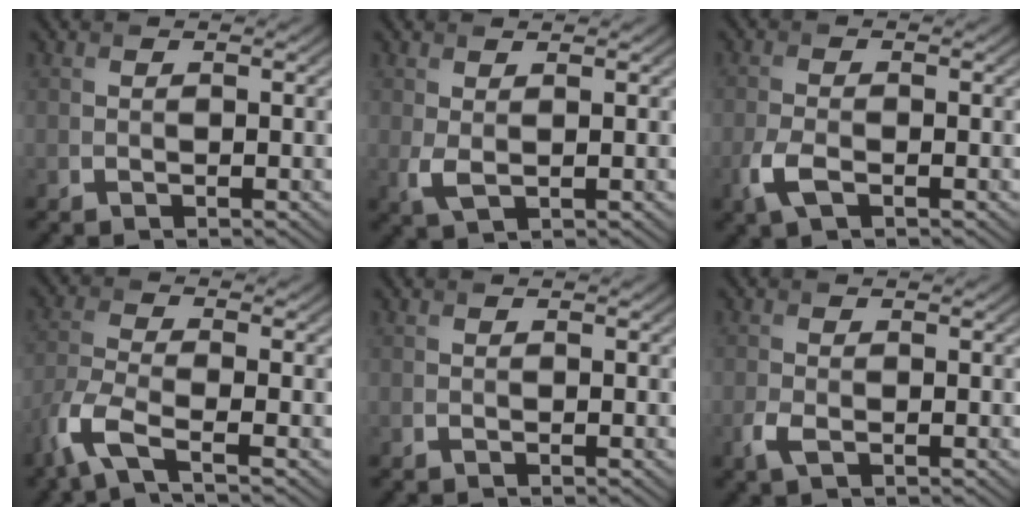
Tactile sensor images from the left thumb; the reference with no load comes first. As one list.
[{"total": 2.0, "force": [0.6, 0.9, 1.7], "torque": [-0.047, -0.003, 0.014]}, {"total": 3.4, "force": [-1.6, 1.5, 2.6], "torque": [-0.065, -0.005, -0.038]}, {"total": 6.0, "force": [-3.7, 1.5, 4.5], "torque": [-0.110, -0.009, -0.094]}, {"total": 0.0}, {"total": 1.9, "force": [-0.8, 1.0, 1.5], "torque": [-0.041, -0.006, -0.017]}]